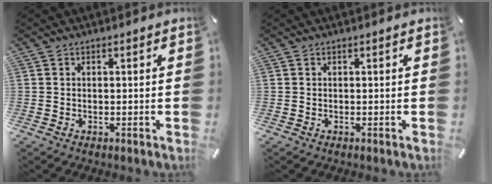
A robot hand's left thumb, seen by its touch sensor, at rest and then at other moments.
{"total": 0.0}